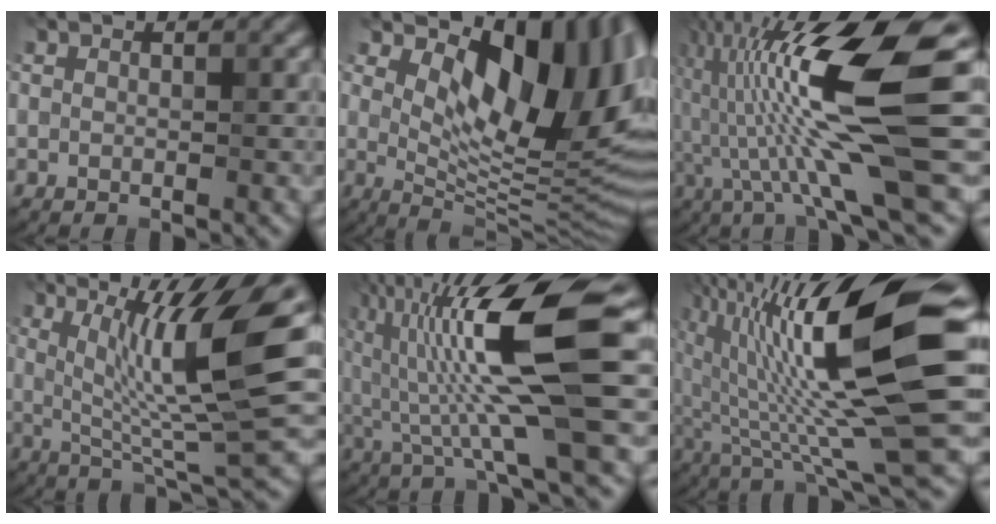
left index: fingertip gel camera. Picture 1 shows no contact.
{"total": 14.1, "force": [4.9, 7.2, 11.2], "torque": [-0.132, -0.002, 0.088]}
{"total": 12.9, "force": [-0.6, 1.5, 12.8], "torque": [-0.241, 0.030, -0.010]}
{"total": 9.9, "force": [2.1, 1.2, 9.6], "torque": [-0.152, -0.003, 0.042]}
{"total": 12.4, "force": [1.5, 1.8, 12.2], "torque": [-0.219, 0.011, 0.030]}
{"total": 16.9, "force": [2.8, 2.6, 16.4], "torque": [-0.272, 0.016, 0.052]}